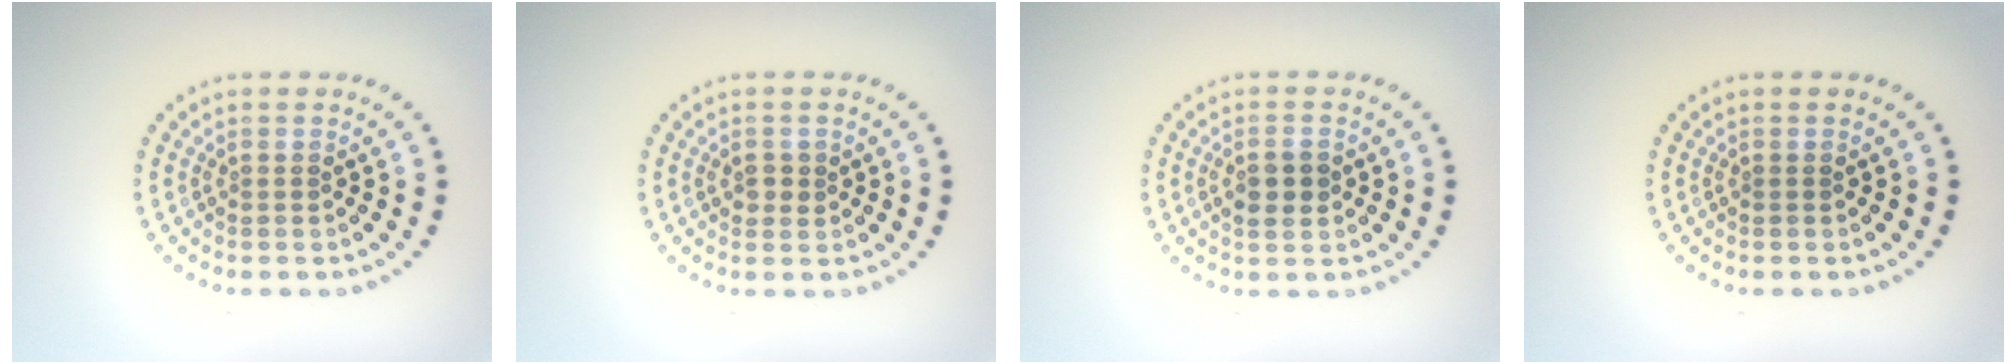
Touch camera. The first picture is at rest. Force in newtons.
{"total": 1.2, "press": 1.2, "slide": 0.2}
{"total": 2.2, "press": 2.2, "slide": 0.1}
{"total": 0.0}